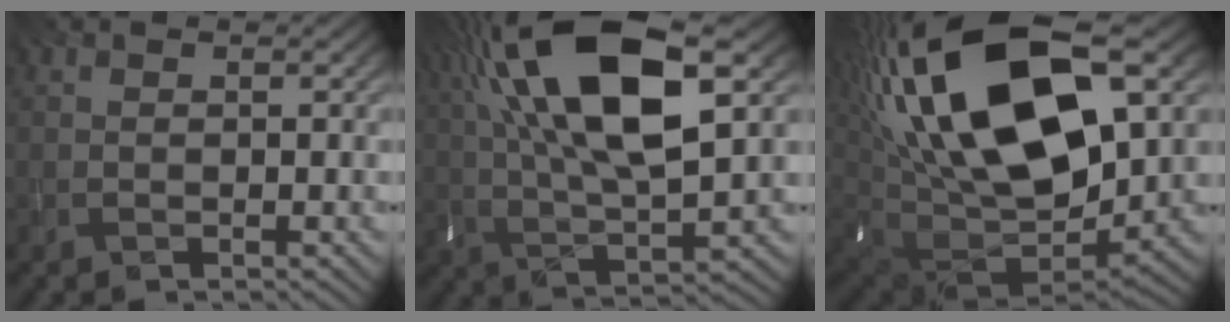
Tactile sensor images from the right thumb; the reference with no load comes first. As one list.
[{"total": 18.0, "force": [6.5, 7.0, 15.2], "torque": [-0.317, 0.034, 0.106]}, {"total": 22.2, "force": [7.1, 11.8, 17.5], "torque": [-0.394, 0.014, 0.130]}]